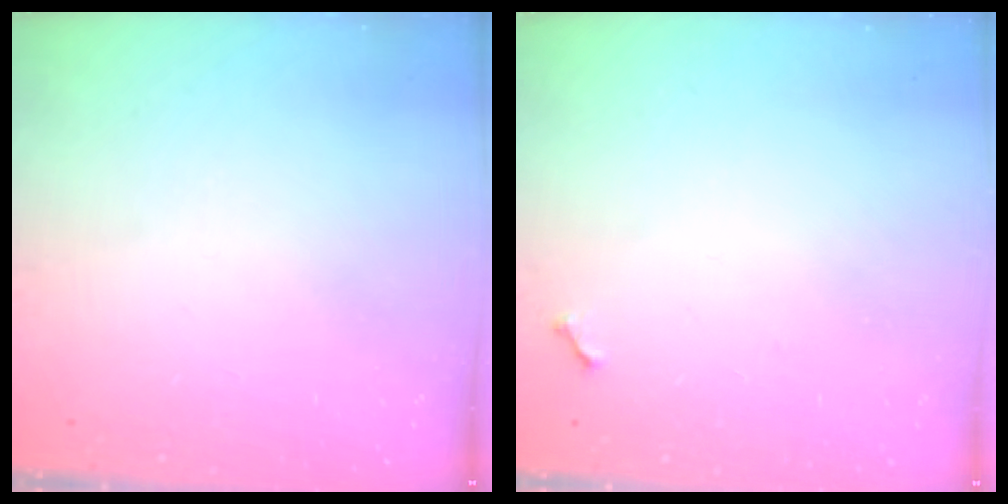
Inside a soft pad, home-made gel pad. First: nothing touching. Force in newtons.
{"total": 3.8, "press": 3.8, "slide": 0.5}